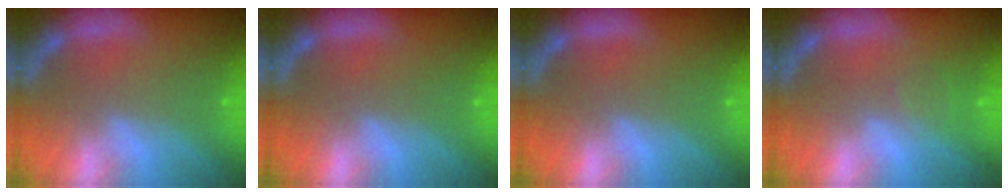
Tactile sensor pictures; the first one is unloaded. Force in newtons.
{"total": 0.0}
{"total": 0.0}
{"total": 1.5}